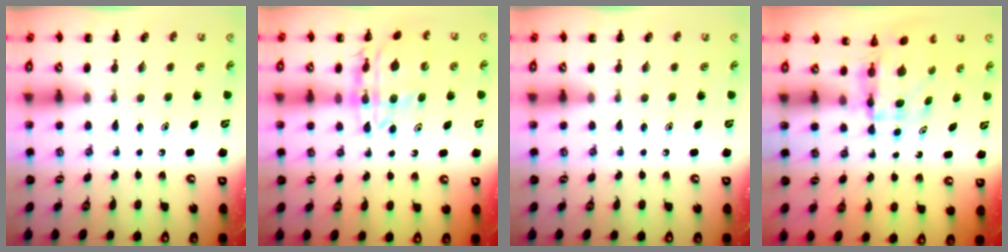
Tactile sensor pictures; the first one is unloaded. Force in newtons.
{"total": 12.2, "press": 11.9, "slide": 3.0}
{"total": 0.0}
{"total": 3.9, "press": 3.8, "slide": 0.3}